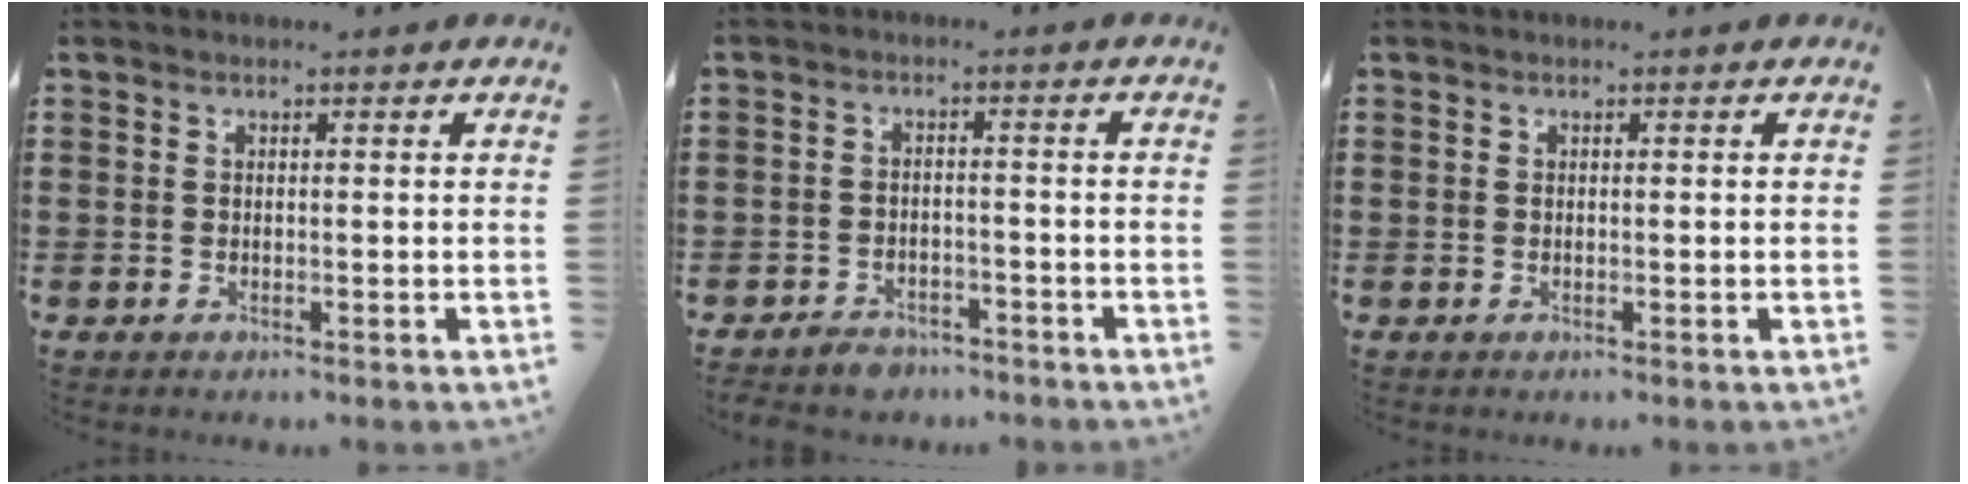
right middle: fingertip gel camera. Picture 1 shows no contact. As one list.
[{"total": 2.7, "force": [-2.5, 0.8, 0.1], "torque": [-0.009, 0.005, -0.054]}, {"total": 0.0}]